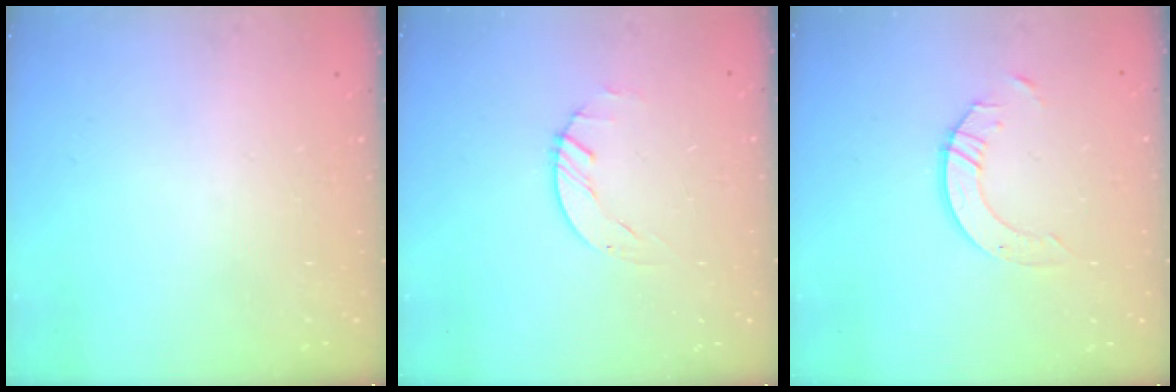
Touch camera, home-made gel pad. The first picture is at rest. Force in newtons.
{"total": 0.7, "press": 0.7, "slide": 0.2}
{"total": 3.9, "press": 3.9, "slide": 0.4}